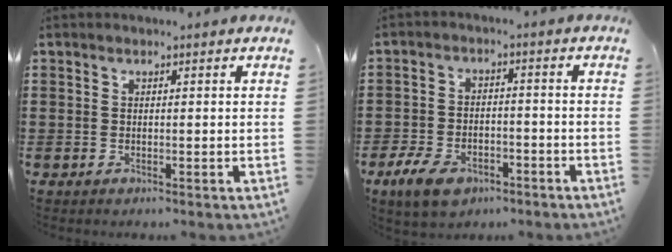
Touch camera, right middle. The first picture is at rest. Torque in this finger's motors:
{"motor_torque": [0.88, -0.77, 0.46, 0.03]}